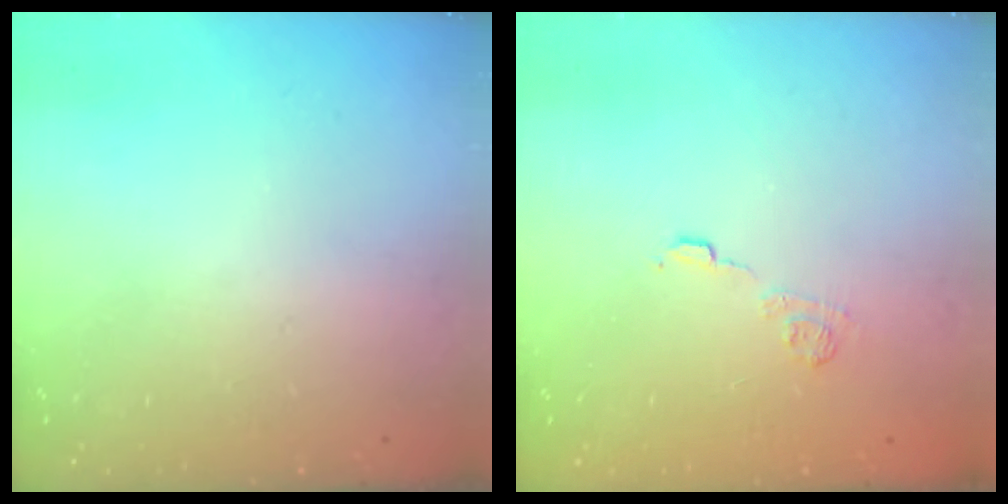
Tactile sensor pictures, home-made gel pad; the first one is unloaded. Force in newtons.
{"total": 7.6, "press": 7.5, "slide": 1.0}